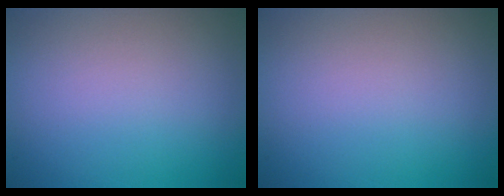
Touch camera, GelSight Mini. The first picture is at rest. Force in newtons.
{"total": 0.0}